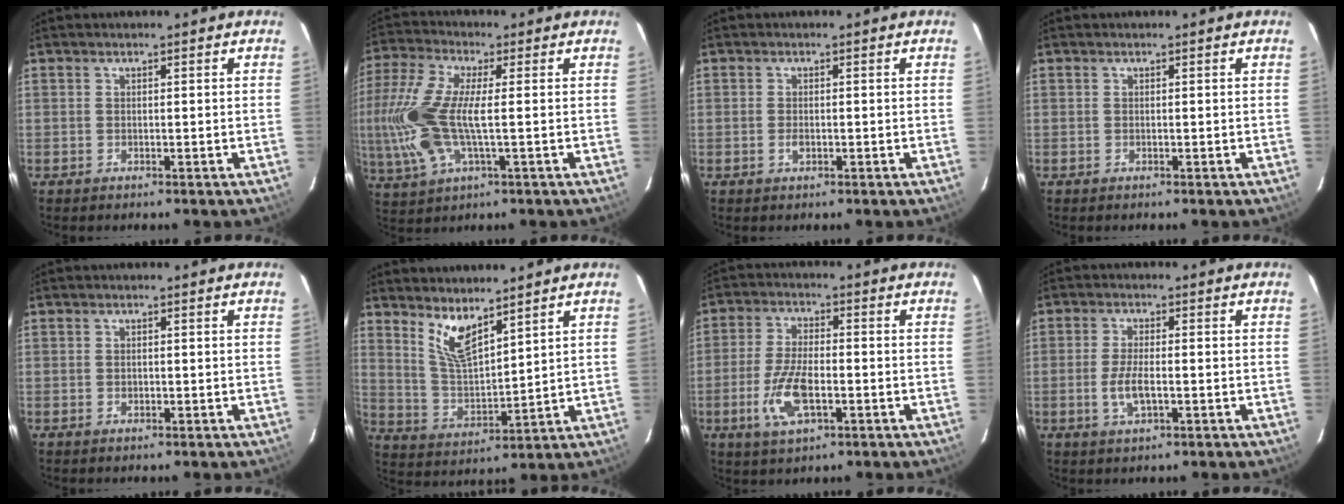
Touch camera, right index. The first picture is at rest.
{"total": 16.3, "force": [-1.2, 5.7, 15.2], "torque": [-0.326, -0.005, -0.024]}
{"total": 1.5, "force": [-0.5, 0.8, 1.2], "torque": [-0.024, 0.000, -0.009]}
{"total": 0.0}
{"total": 0.8, "force": [-0.2, 0.6, 0.5], "torque": [-0.008, 0.000, -0.002]}
{"total": 7.9, "force": [5.7, 2.3, 5.0], "torque": [-0.099, -0.010, 0.122]}
{"total": 9.7, "force": [-3.1, 3.9, 8.3], "torque": [-0.176, -0.006, -0.057]}
{"total": 5.1, "force": [-1.4, 1.6, 4.6], "torque": [-0.095, -0.005, -0.026]}